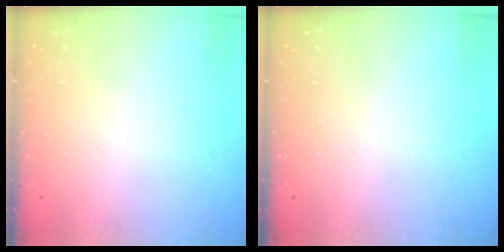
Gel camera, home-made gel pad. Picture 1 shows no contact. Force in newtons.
{"total": 0.0}